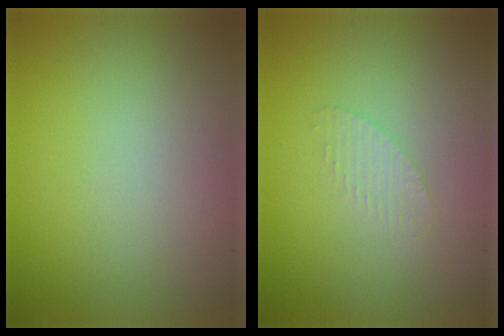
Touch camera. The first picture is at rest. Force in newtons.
{"total": 1.4, "press": 1.4, "slide": 0.1}